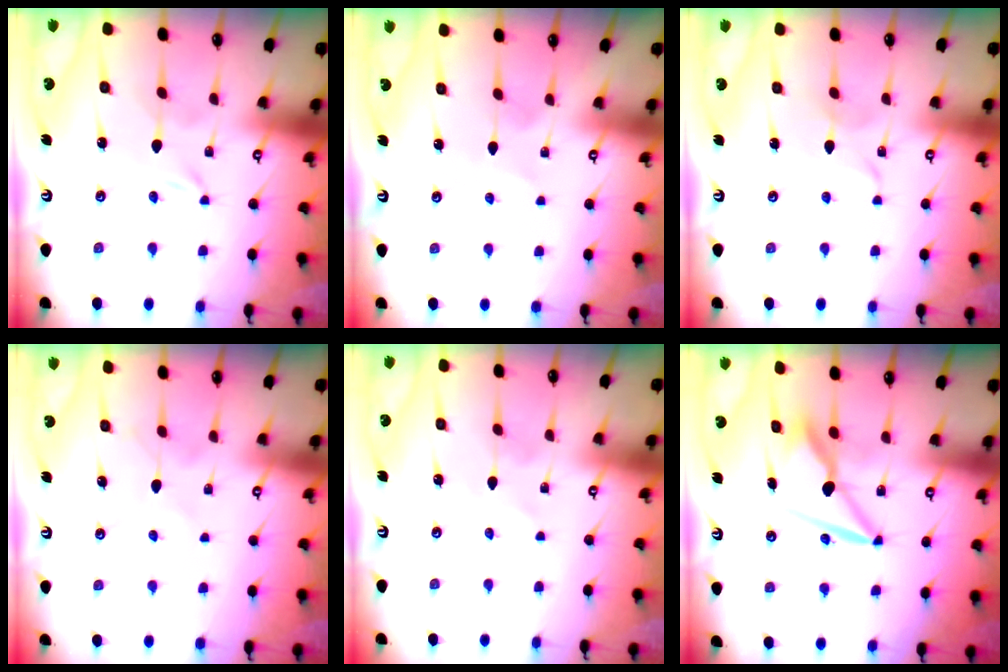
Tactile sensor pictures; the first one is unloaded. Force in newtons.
{"total": 3.3, "press": 3.3, "slide": 0.5}
{"total": 4.1, "press": 4.1, "slide": 0.3}
{"total": 3.5, "press": 3.4, "slide": 0.4}
{"total": 0.6, "press": 0.6, "slide": 0.1}
{"total": 7.5, "press": 7.4, "slide": 1.2}